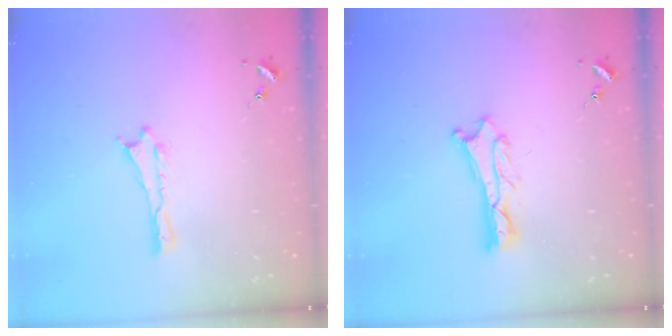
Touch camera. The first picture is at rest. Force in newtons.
{"total": 1.8, "press": 1.8, "slide": 0.2}